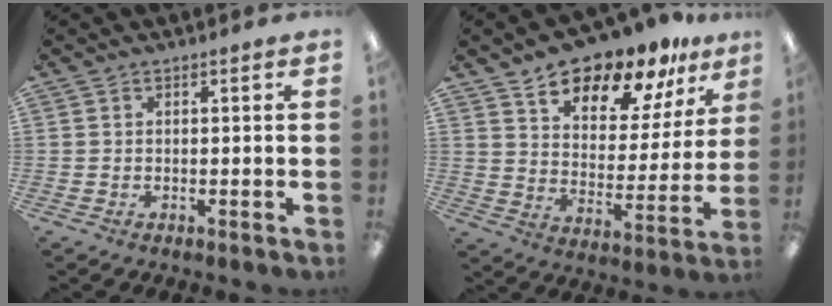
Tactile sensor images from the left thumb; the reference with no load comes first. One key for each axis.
{"total": 14.9, "fx": 12.7, "fy": 5.7, "fz": 5.3, "tx": -0.095, "ty": -0.090, "tz": 0.226}